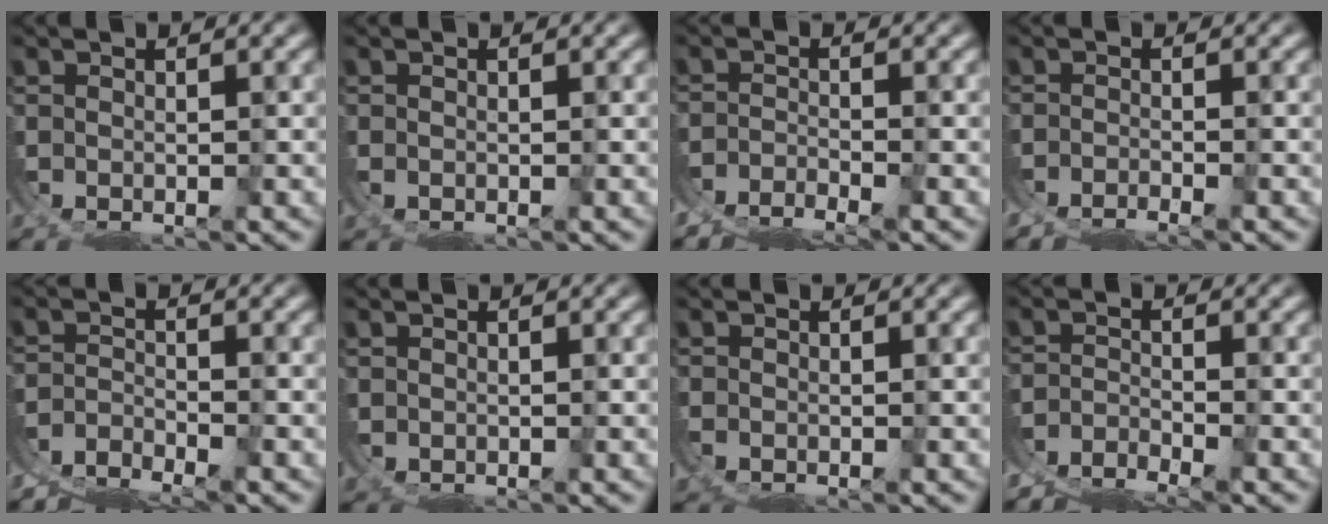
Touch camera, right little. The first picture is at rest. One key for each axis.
{"total": 0.7, "fx": 0.1, "fy": 0.7, "fz": -0.1, "tx": -0.005, "ty": 0.000, "tz": 0.002}
{"total": 6.1, "fx": -4.7, "fy": 3.2, "fz": 2.1, "tx": -0.042, "ty": -0.026, "tz": -0.069}
{"total": 3.5, "fx": -2.8, "fy": 1.5, "fz": 1.3, "tx": -0.022, "ty": -0.013, "tz": -0.045}
{"total": 6.0, "fx": -4.5, "fy": 3.7, "fz": 1.7, "tx": -0.037, "ty": -0.024, "tz": -0.071}
{"total": 0.9, "fx": 0.2, "fy": 0.9, "fz": -0.3, "tx": -0.003, "ty": 0.000, "tz": 0.007}
{"total": 1.4, "fx": -0.5, "fy": 1.2, "fz": 0.3, "tx": -0.018, "ty": -0.006, "tz": -0.006}
{"total": 7.1, "fx": -5.1, "fy": 4.4, "fz": 2.2, "tx": -0.049, "ty": -0.030, "tz": -0.078}